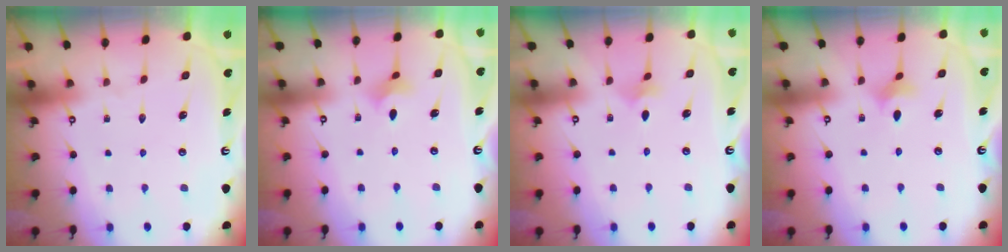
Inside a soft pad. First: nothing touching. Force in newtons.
{"total": 4.2, "press": 4.1, "slide": 0.8}
{"total": 2.5, "press": 2.4, "slide": 0.6}
{"total": 4.1, "press": 4.0, "slide": 0.7}